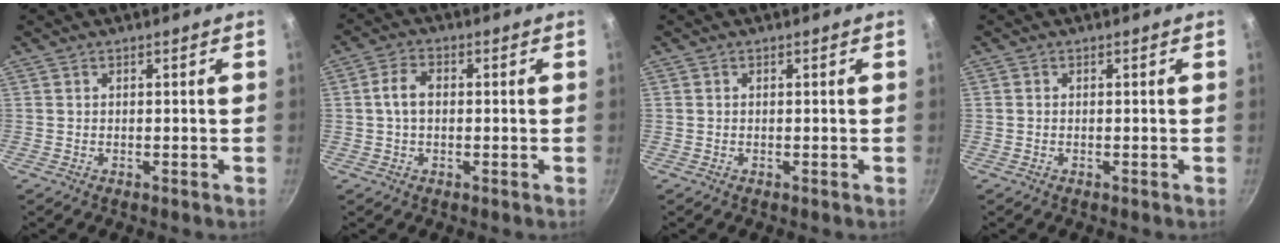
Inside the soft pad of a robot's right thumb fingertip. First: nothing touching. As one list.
[{"total": 4.7, "force": [0.2, 3.1, 3.5], "torque": [-0.063, 0.013, -0.002]}, {"total": 0.0}, {"total": 0.0}]